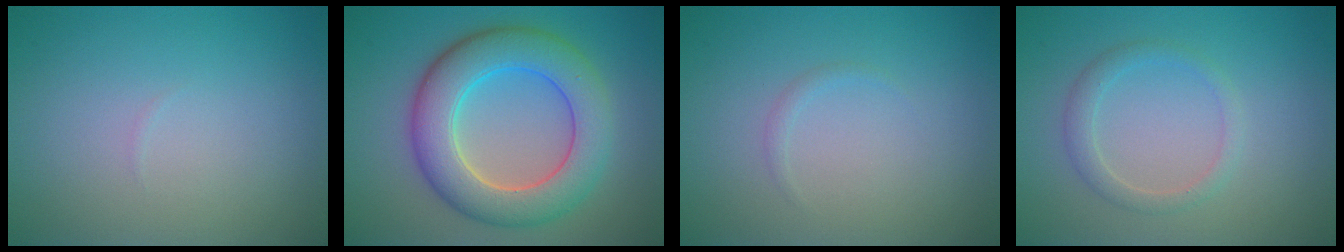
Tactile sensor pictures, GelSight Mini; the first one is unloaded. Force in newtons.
{"total": 8.0, "press": 8.0, "slide": 0.3}
{"total": 0.6, "press": 0.6, "slide": 0.1}
{"total": 1.8, "press": 1.8, "slide": 0.1}